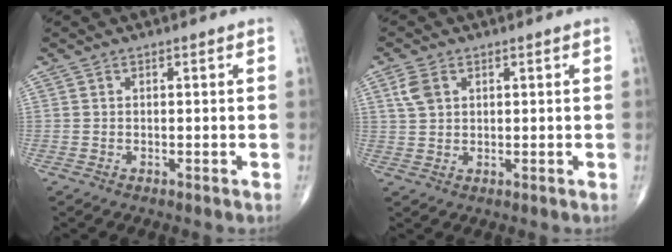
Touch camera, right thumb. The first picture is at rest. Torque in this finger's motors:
{"motor_torque": [-0.40, 0.38, 0.08, -0.01, 0.00]}